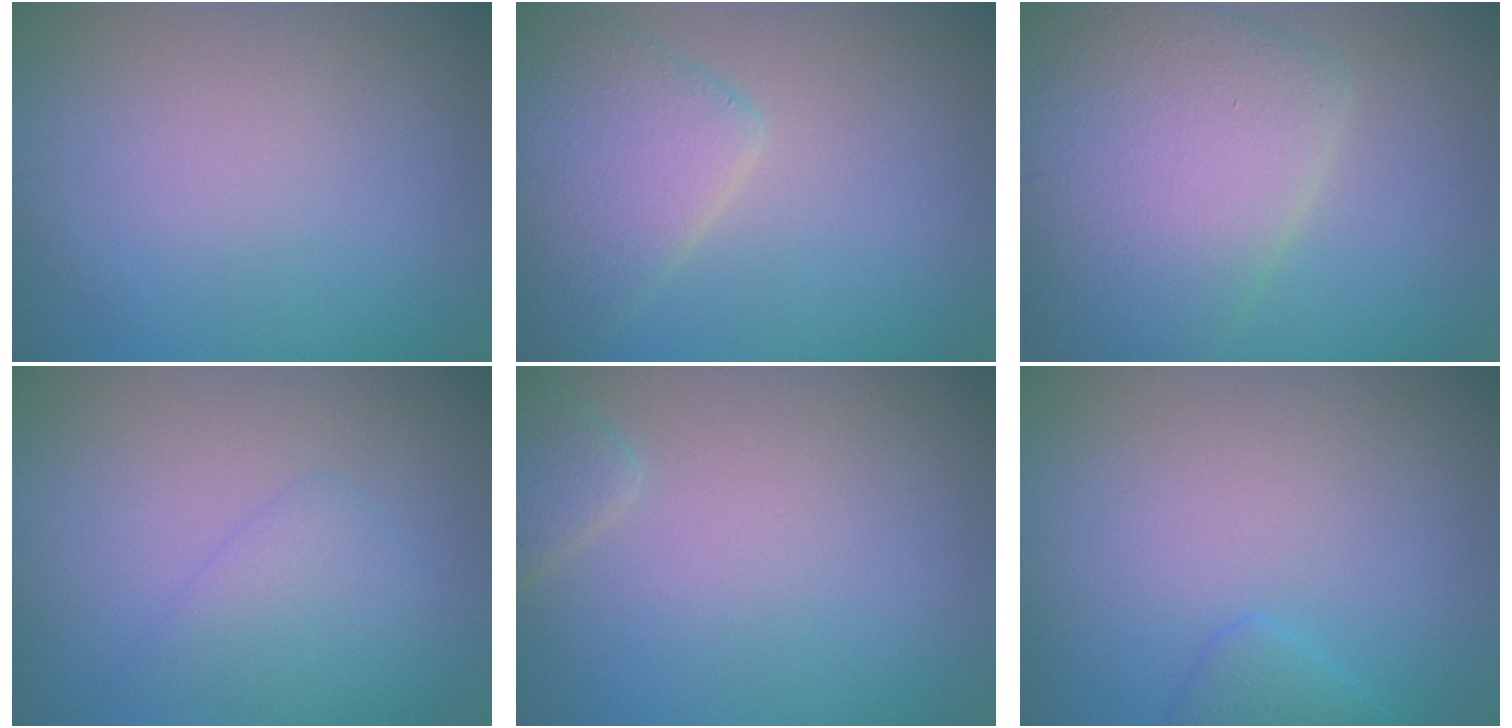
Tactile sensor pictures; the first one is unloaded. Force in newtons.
{"total": 6.5, "press": 6.5, "slide": 0.4}
{"total": 9.7, "press": 9.7, "slide": 0.9}
{"total": 2.5, "press": 2.4, "slide": 0.2}
{"total": 1.9, "press": 1.9, "slide": 0.1}
{"total": 1.7, "press": 1.7, "slide": 0.1}